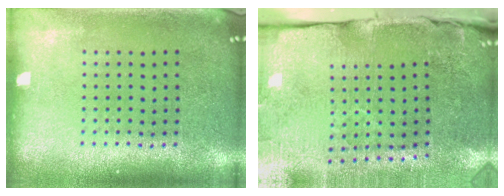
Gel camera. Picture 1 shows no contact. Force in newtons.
{"total": 4.5, "press": 3.7, "slide": 2.5}